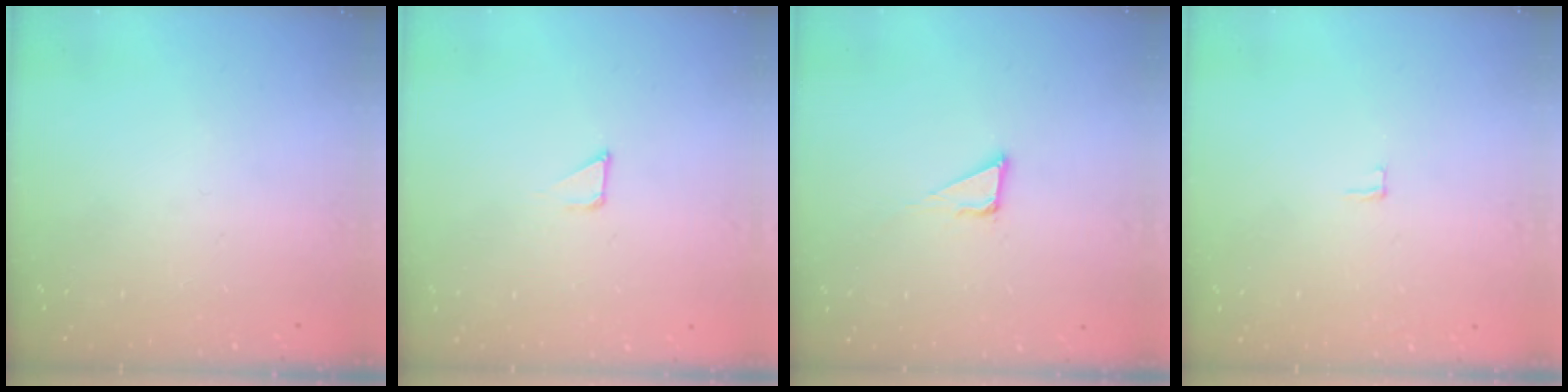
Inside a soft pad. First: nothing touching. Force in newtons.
{"total": 1.6, "press": 1.6, "slide": 0.1}
{"total": 3.9, "press": 3.9, "slide": 0.2}
{"total": 2.0, "press": 2.0, "slide": 0.2}